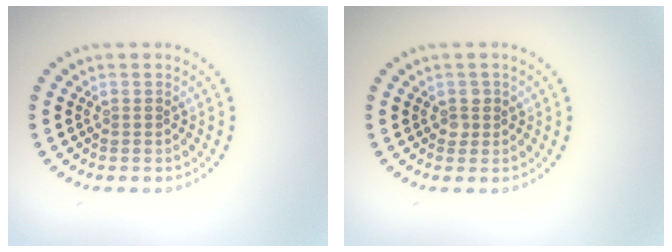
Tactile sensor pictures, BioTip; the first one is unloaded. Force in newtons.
{"total": 1.1, "press": 1.0, "slide": 0.4}